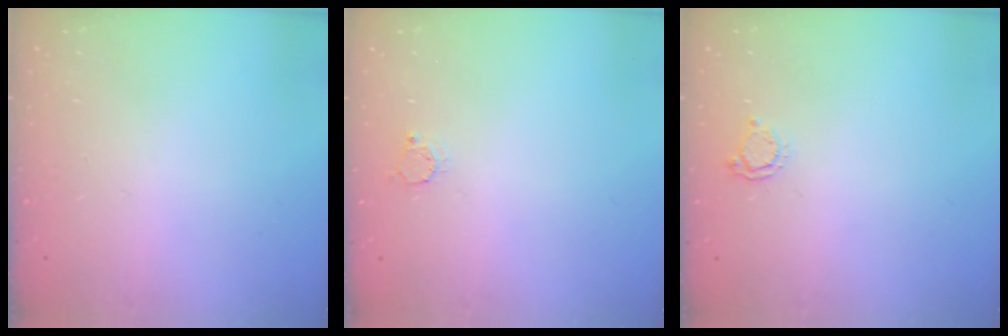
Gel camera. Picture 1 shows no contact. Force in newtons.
{"total": 2.6, "press": 2.6, "slide": 0.3}
{"total": 4.2, "press": 4.2, "slide": 0.4}